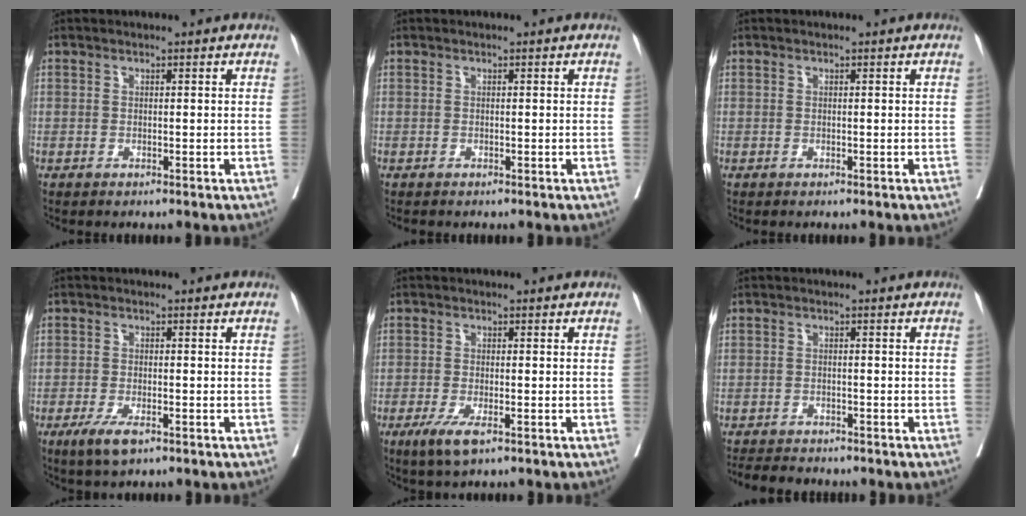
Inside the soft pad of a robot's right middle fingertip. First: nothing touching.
{"total": 0.0}
{"total": 0.0}
{"total": 4.2, "force": [-2.5, 1.3, 3.2], "torque": [-0.060, -0.006, -0.039]}
{"total": 4.2, "force": [-2.3, 1.1, 3.3], "torque": [-0.065, -0.009, -0.038]}
{"total": 5.1, "force": [-4.8, 1.3, 1.3], "torque": [-0.018, -0.010, -0.074]}